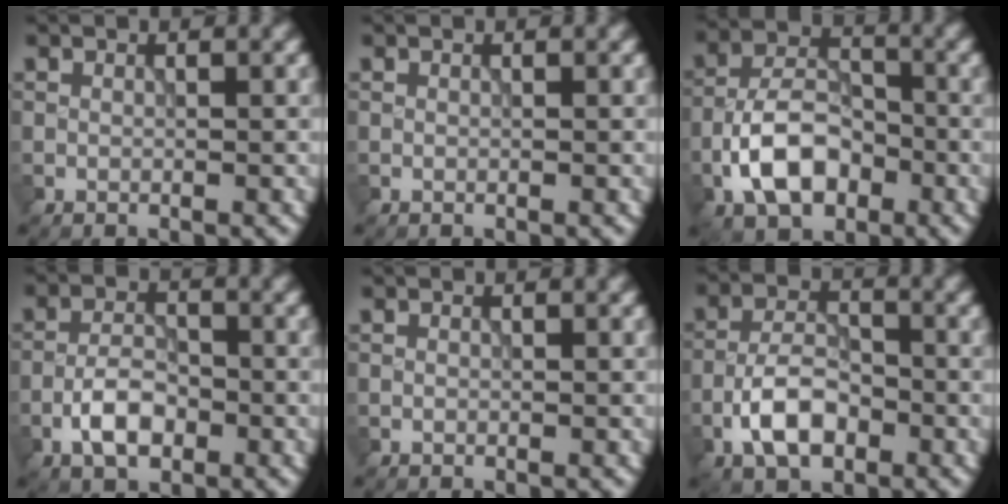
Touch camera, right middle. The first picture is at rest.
{"total": 0.0}
{"total": 6.8, "force": [-2.8, 4.0, 4.7], "torque": [-0.082, 0.008, -0.058]}
{"total": 4.0, "force": [-1.8, 2.0, 2.9], "torque": [-0.051, 0.005, -0.038]}
{"total": 0.0}
{"total": 5.3, "force": [-2.4, 2.7, 3.8], "torque": [-0.066, 0.007, -0.050]}